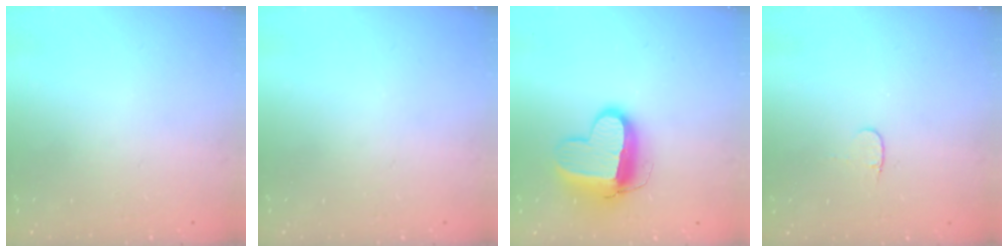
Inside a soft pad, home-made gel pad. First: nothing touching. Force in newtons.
{"total": 0.0}
{"total": 12.7, "press": 12.6, "slide": 1.4}
{"total": 3.3, "press": 3.3, "slide": 0.4}